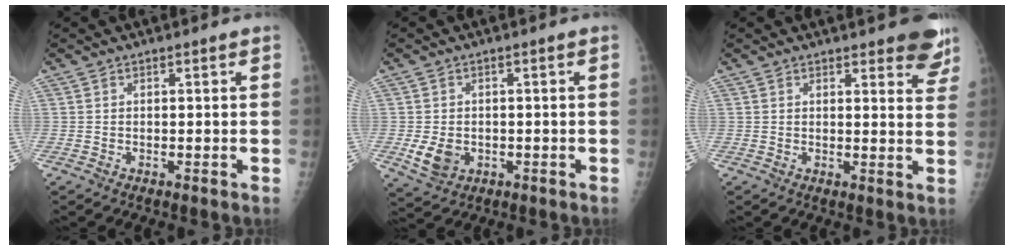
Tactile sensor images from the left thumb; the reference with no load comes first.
{"total": 5.2, "force": [-1.2, 4.0, 3.2], "torque": [-0.052, 0.002, -0.009]}
{"total": 7.5, "force": [5.8, 2.4, 4.1], "torque": [-0.018, -0.029, 0.057]}